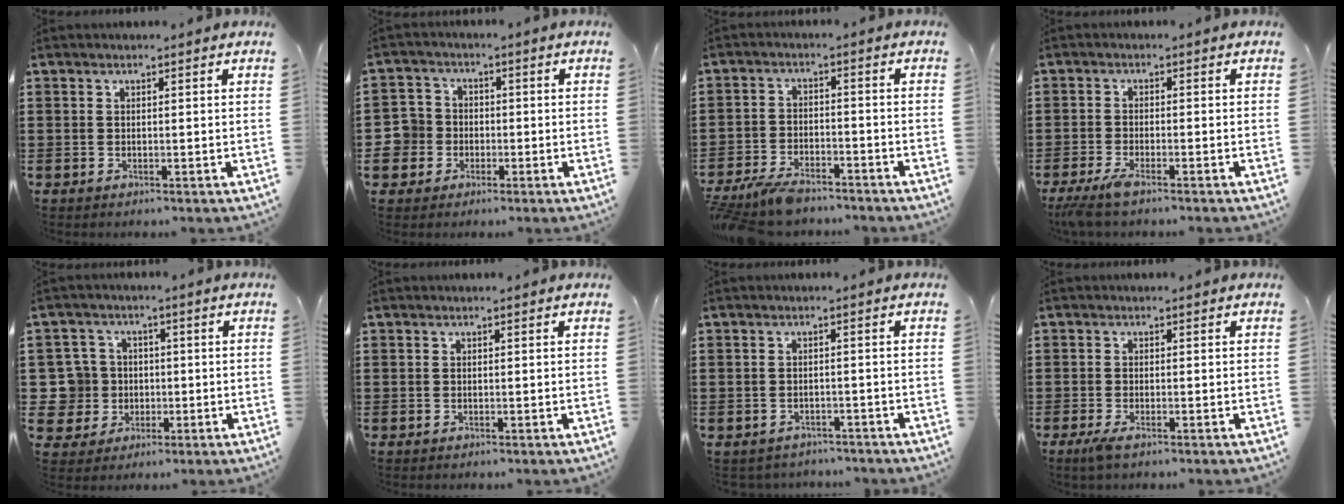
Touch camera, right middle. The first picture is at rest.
{"total": 5.7, "force": [-1.7, 5.3, 0.8], "torque": [-0.058, 0.002, -0.039]}
{"total": 5.3, "force": [-4.7, 1.5, 2.0], "torque": [-0.058, -0.004, -0.098]}
{"total": 3.0, "force": [-2.4, 0.1, 1.8], "torque": [-0.045, -0.008, -0.049]}
{"total": 7.4, "force": [-0.2, 7.2, 1.7], "torque": [-0.084, 0.008, -0.001]}
{"total": 0.0}
{"total": 1.7, "force": [-1.6, 0.4, -0.1], "torque": [-0.007, -0.001, -0.037]}
{"total": 1.6, "force": [-0.9, 0.3, 1.3], "torque": [-0.030, -0.005, -0.018]}